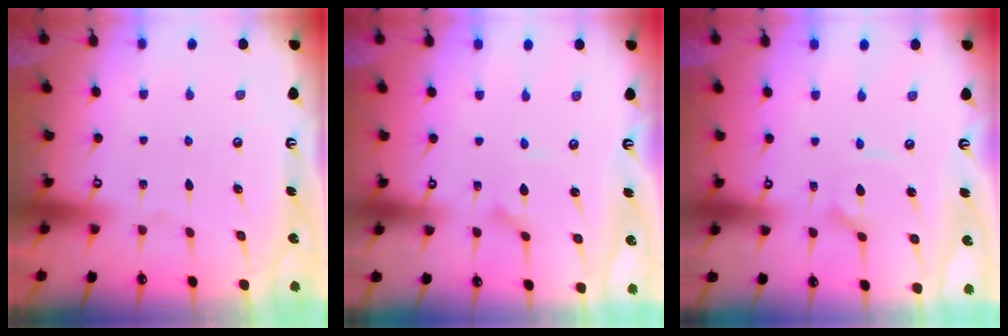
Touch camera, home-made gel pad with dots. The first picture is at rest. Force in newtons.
{"total": 1.1, "press": 1.1, "slide": 0.2}
{"total": 2.7, "press": 2.6, "slide": 0.7}